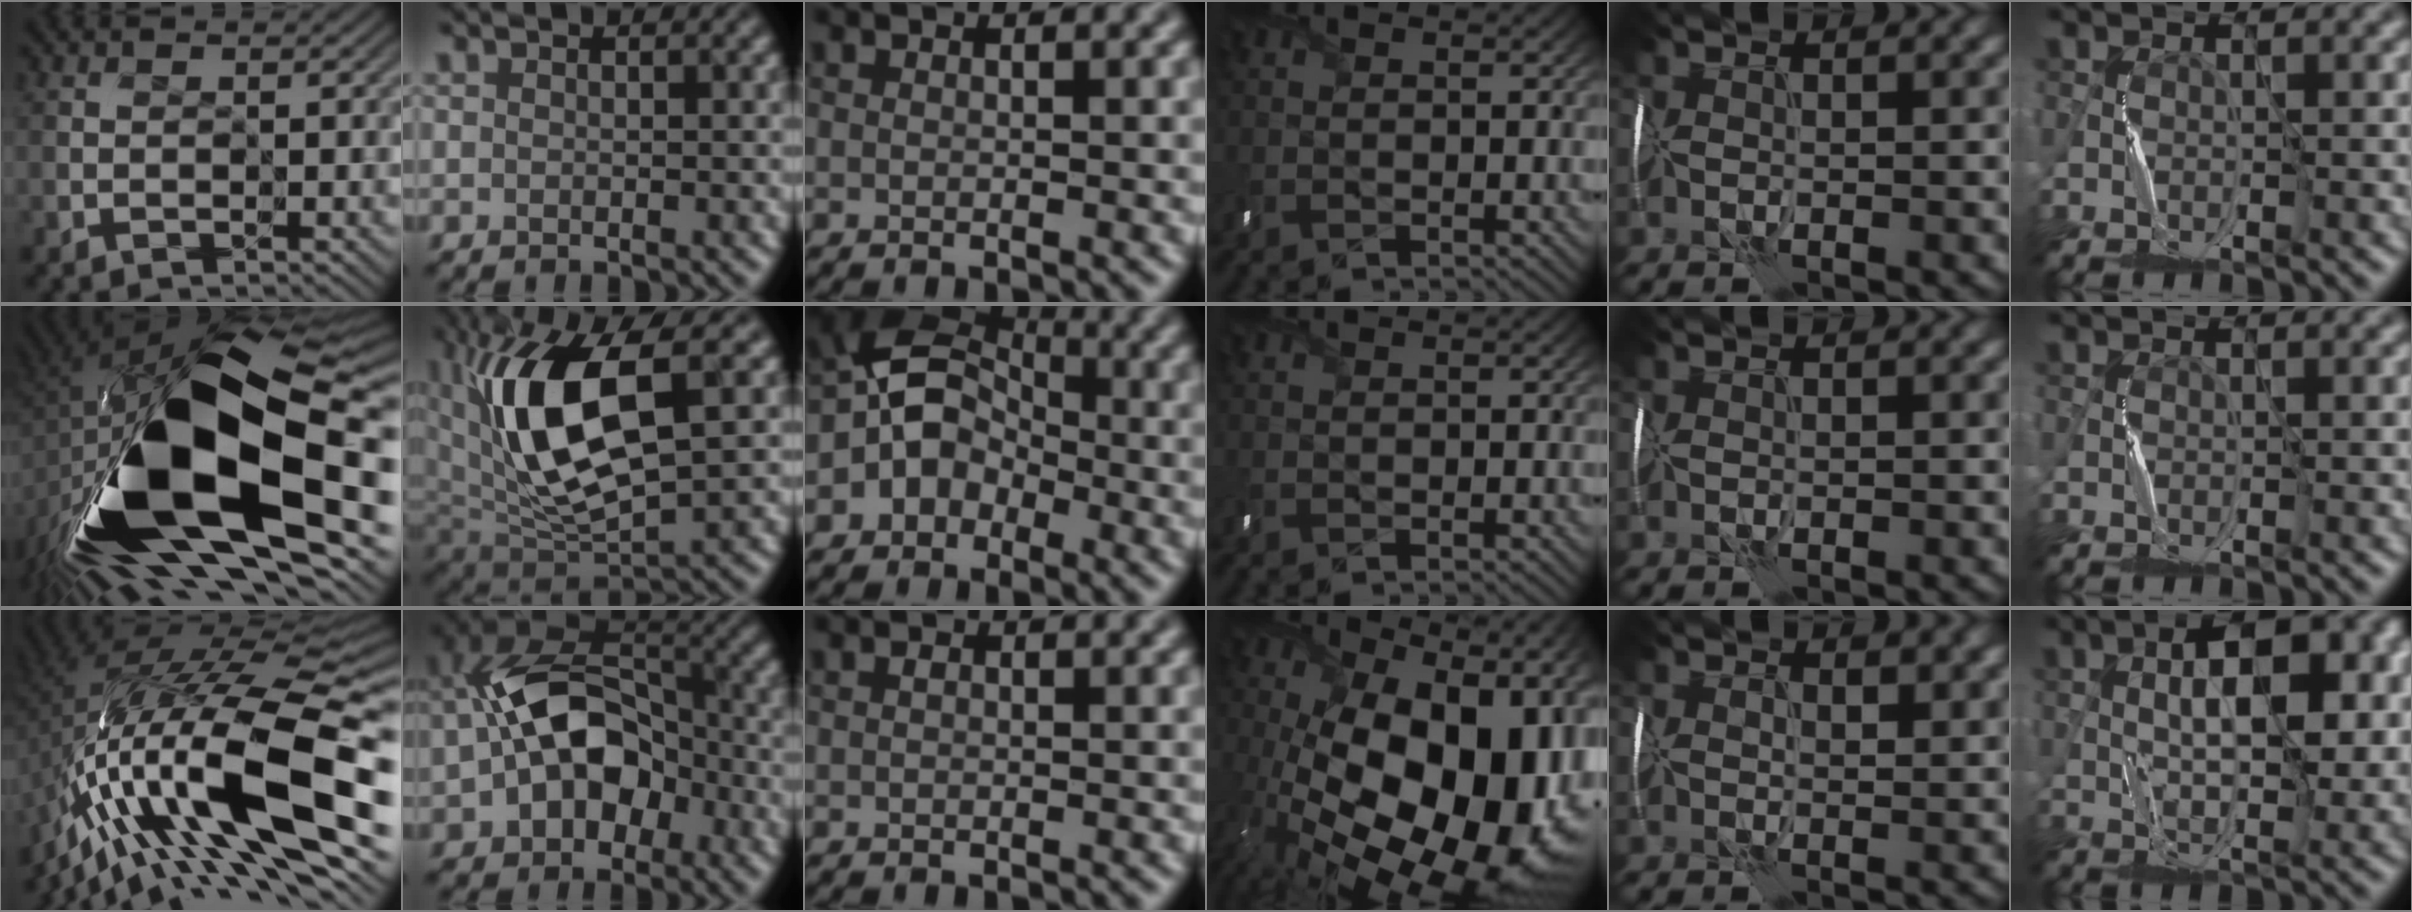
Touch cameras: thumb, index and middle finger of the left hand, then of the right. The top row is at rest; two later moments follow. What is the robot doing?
{"motion": "wrap", "object": "ribbon"}